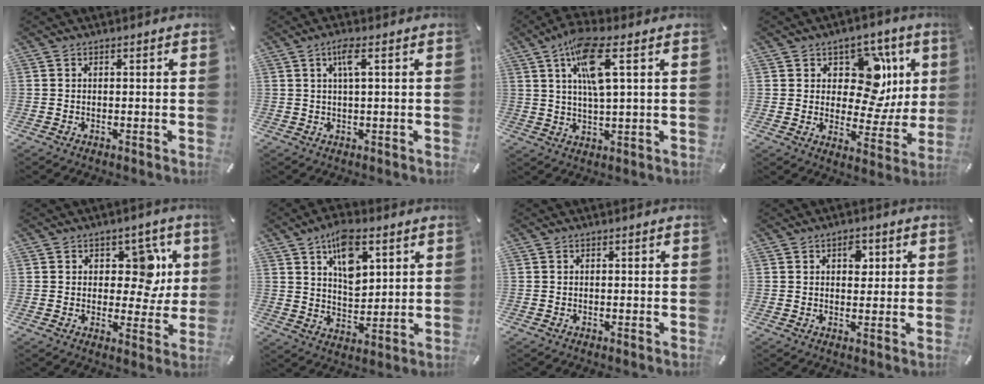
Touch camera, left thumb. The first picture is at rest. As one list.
[{"total": 4.1, "force": [1.3, 0.6, 3.8], "torque": [-0.078, 0.003, 0.018]}, {"total": 11.1, "force": [4.2, 2.5, 9.9], "torque": [-0.188, 0.003, 0.072]}, {"total": 14.2, "force": [5.0, 9.8, 8.9], "torque": [-0.107, -0.042, 0.091]}, {"total": 10.4, "force": [3.2, 7.3, 6.7], "torque": [-0.073, -0.012, 0.052]}, {"total": 11.0, "force": [6.1, 6.0, 7.0], "torque": [-0.104, -0.021, 0.106]}, {"total": 0.0}, {"total": 3.9, "force": [1.3, 2.7, 2.5], "torque": [-0.014, -0.009, 0.012]}]